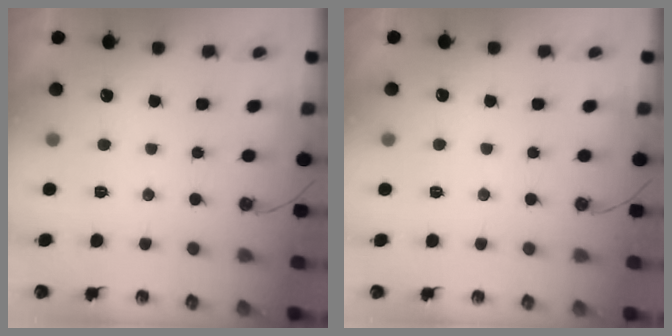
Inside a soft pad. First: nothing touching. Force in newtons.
{"total": 3.7, "press": 3.7, "slide": 0.6}